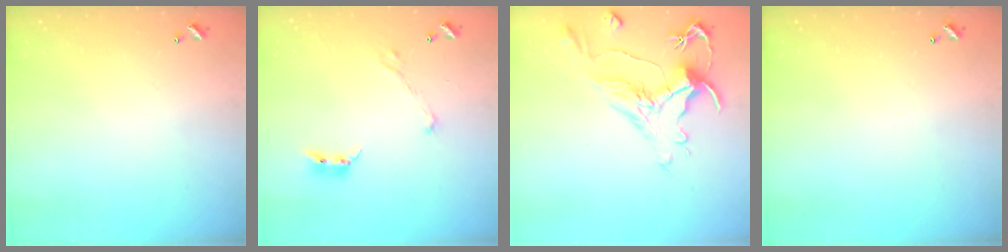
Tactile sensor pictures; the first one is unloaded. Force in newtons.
{"total": 1.8, "press": 1.6, "slide": 0.9}
{"total": 1.5, "press": 0.4, "slide": 1.5}
{"total": 0.0}